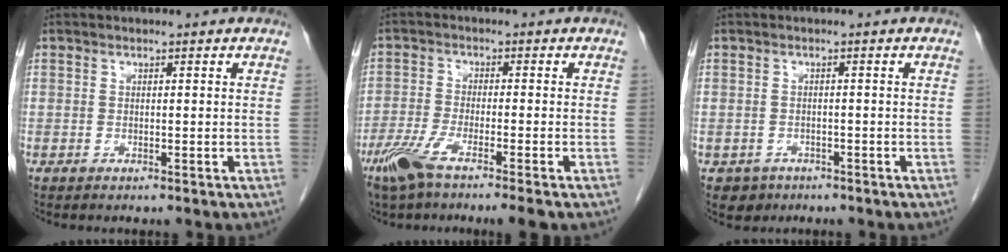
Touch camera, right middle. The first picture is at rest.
{"total": 7.2, "force": [-4.9, 0.2, 5.3], "torque": [-0.104, -0.016, -0.090]}
{"total": 2.5, "force": [-1.4, 2.0, 0.1], "torque": [-0.006, 0.007, -0.015]}